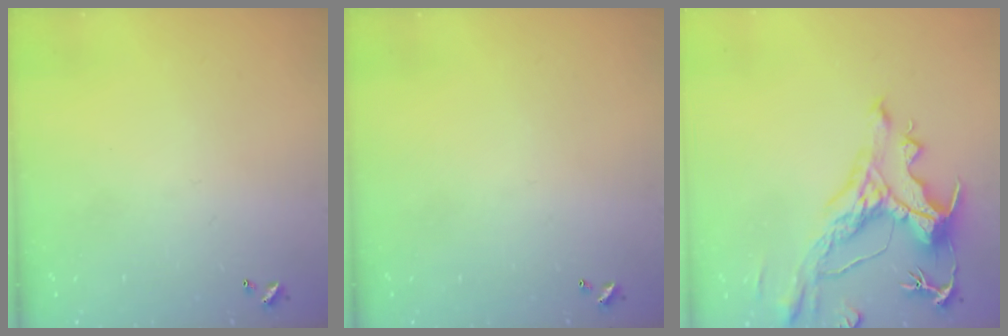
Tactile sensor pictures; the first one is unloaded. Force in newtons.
{"total": 0.0}
{"total": 4.1, "press": 3.7, "slide": 1.7}